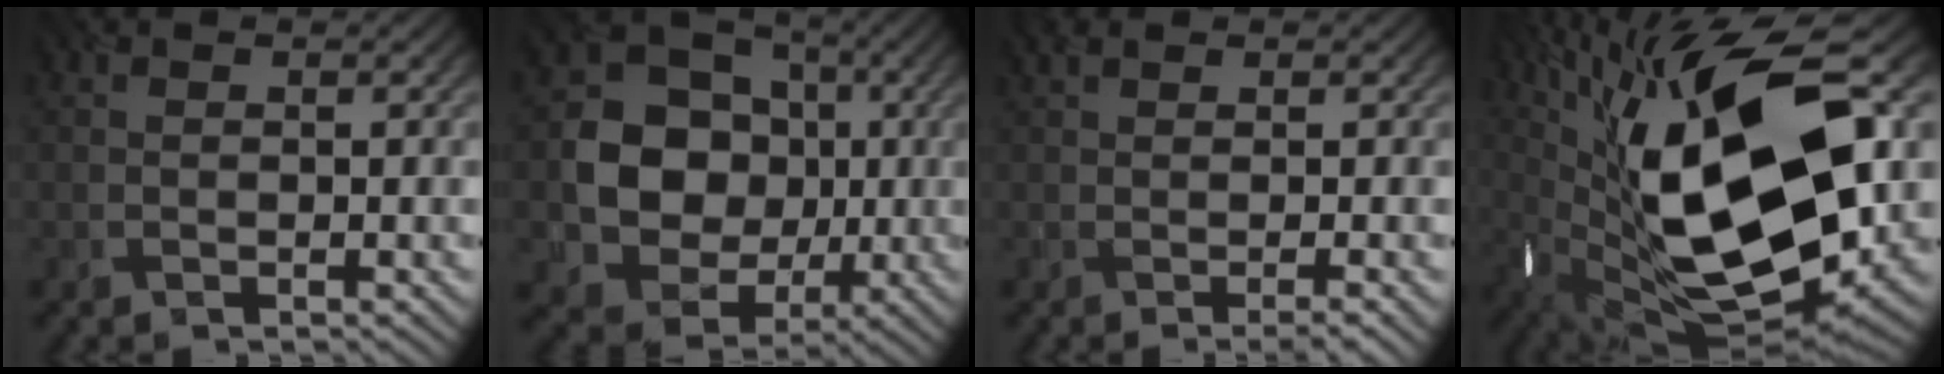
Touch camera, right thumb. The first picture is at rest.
{"total": 11.0, "force": [-0.3, 9.9, 4.8], "torque": [-0.109, -0.007, -0.014]}
{"total": 2.4, "force": [-0.1, 0.6, 2.3], "torque": [-0.036, 0.009, -0.005]}
{"total": 20.9, "force": [4.2, 10.0, 17.9], "torque": [-0.362, 0.017, 0.073]}